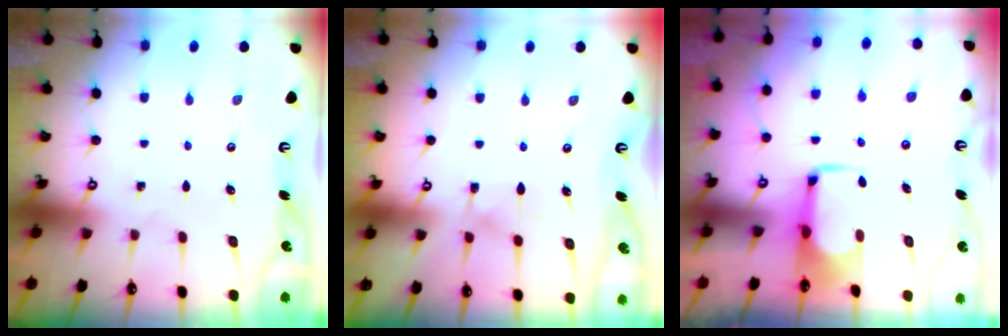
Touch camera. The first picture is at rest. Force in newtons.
{"total": 6.8, "press": 6.7, "slide": 0.7}
{"total": 1.7, "press": 1.6, "slide": 0.5}